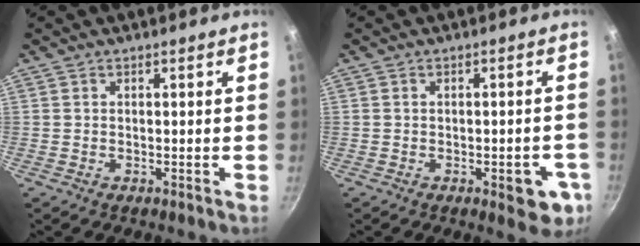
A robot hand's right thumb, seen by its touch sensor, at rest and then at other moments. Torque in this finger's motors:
{"motor_torque": [0.95, 0.89, -0.15, 0.07, 0.19]}